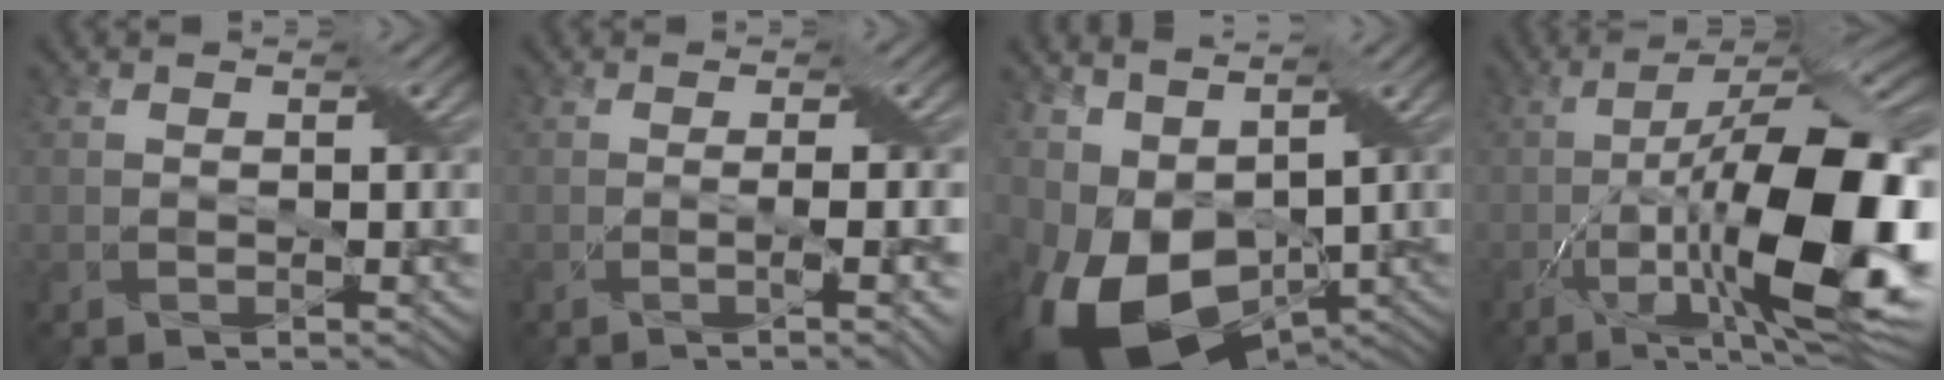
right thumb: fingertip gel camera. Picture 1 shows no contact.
{"total": 4.0, "force": [-0.5, 0.7, 3.9], "torque": [-0.059, 0.005, -0.010]}
{"total": 13.0, "force": [-1.7, 8.2, 9.9], "torque": [-0.223, -0.018, -0.010]}
{"total": 19.5, "force": [-4.8, 6.5, 17.8], "torque": [-0.277, 0.003, -0.076]}